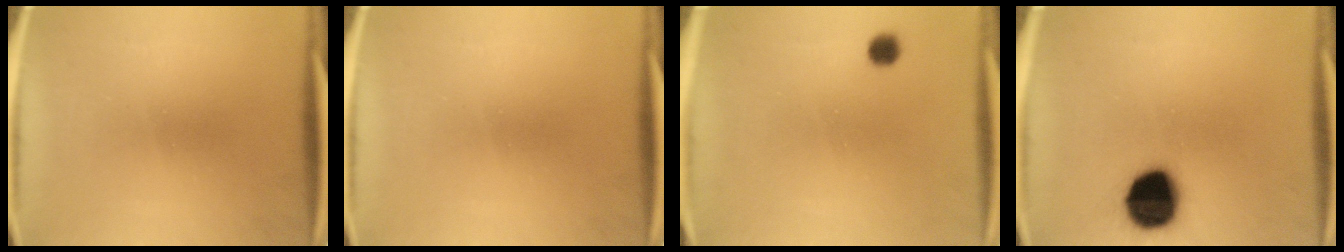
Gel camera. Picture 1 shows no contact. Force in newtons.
{"total": 0.0}
{"total": 2.6}
{"total": 15.2}